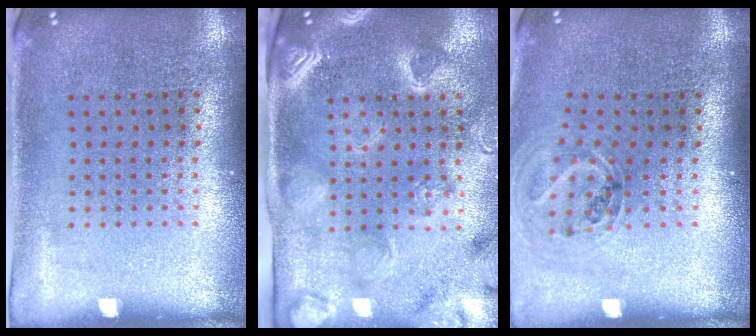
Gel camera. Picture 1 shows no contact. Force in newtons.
{"total": 3.8, "press": 3.1, "slide": 2.1}
{"total": 1.1, "press": 1.1, "slide": 0.3}